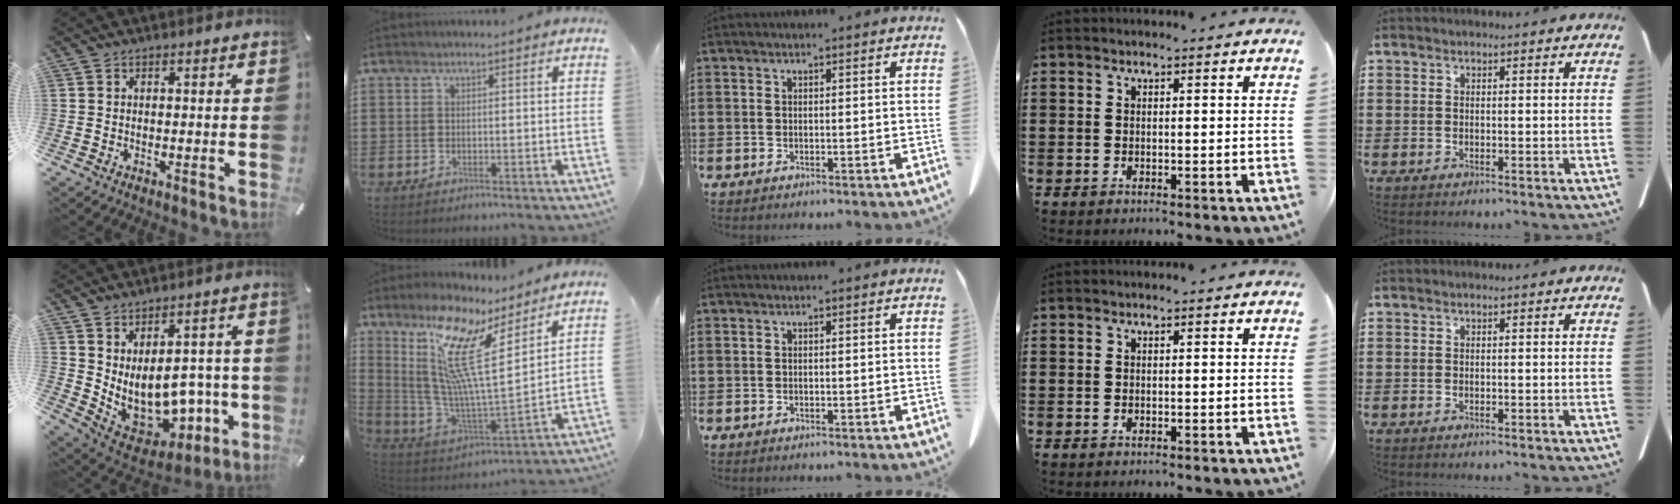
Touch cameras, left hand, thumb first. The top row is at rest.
{"thumb": {"total": 14.1, "force": [1.5, 9.8, 10.0], "torque": [-0.176, -0.049, 0.044]}, "index": {"total": 12.6, "force": [7.3, 1.8, 10.1], "torque": [-0.236, -0.050, 0.112]}}